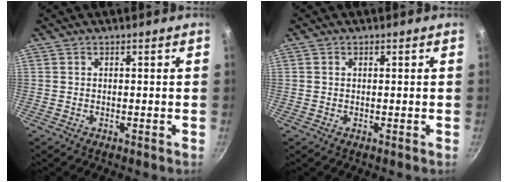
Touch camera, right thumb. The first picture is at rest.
{"total": 0.6, "force": [0.2, 0.5, 0.4], "torque": [-0.007, 0.003, 0.003]}